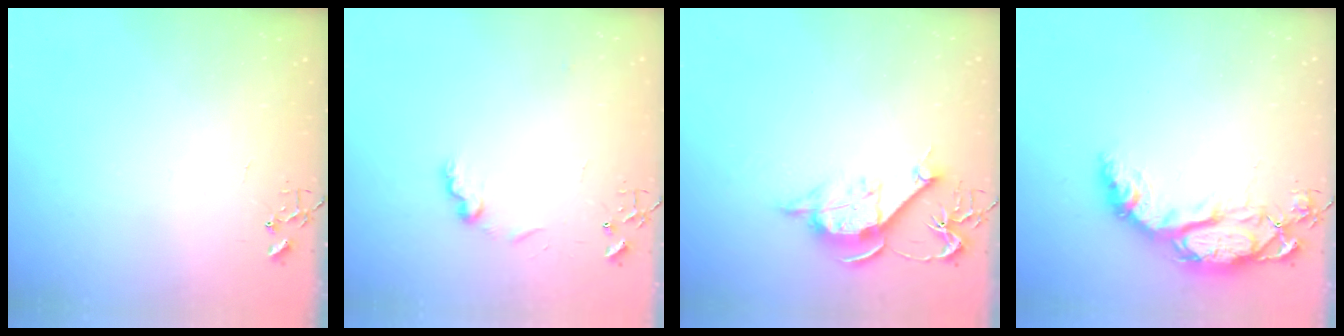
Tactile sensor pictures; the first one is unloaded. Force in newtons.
{"total": 8.6, "press": 8.6, "slide": 0.1}
{"total": 11.0, "press": 10.9, "slide": 1.0}
{"total": 14.8, "press": 14.8, "slide": 1.3}